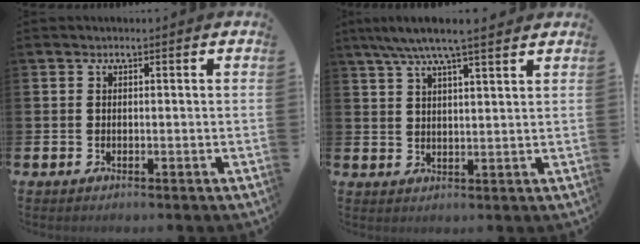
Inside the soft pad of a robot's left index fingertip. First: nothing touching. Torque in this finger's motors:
{"motor_torque": [1.03, -1.10, 0.89, 0.21]}